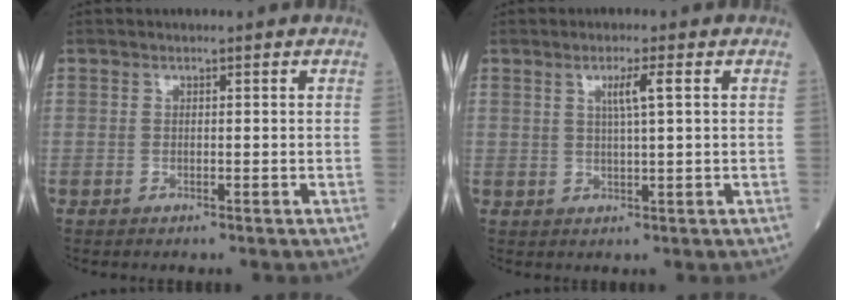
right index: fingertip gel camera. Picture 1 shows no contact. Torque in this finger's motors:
{"motor_torque": [0.14, 0.15, 0.06, 0.06]}